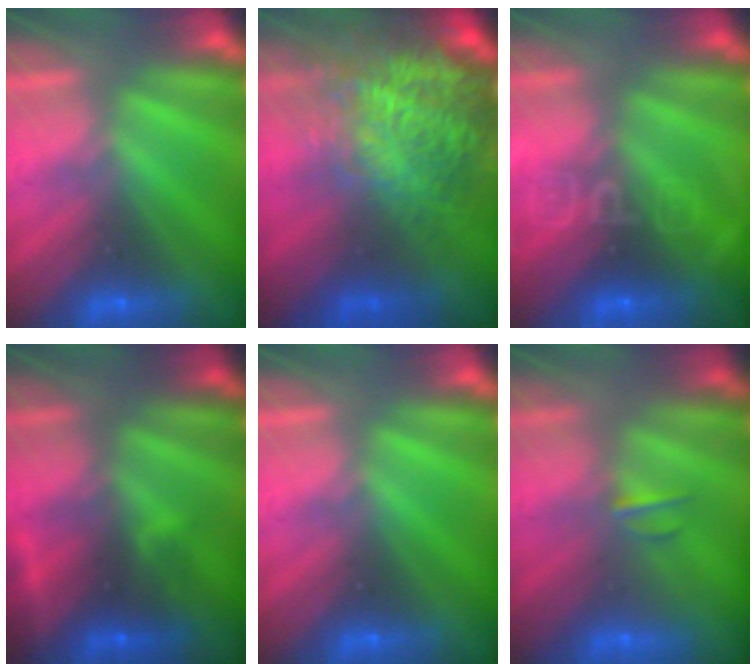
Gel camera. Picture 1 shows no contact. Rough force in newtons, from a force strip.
{"total": 7.4}
{"total": 7.6}
{"total": 2.6}
{"total": 0.0}
{"total": 2.1}